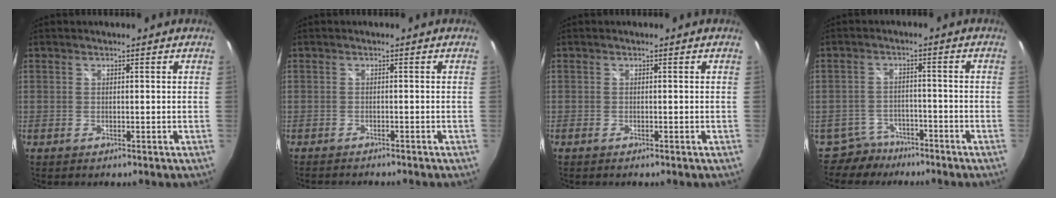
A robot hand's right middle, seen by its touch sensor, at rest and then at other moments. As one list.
[{"total": 3.5, "force": [-3.3, 0.3, 1.2], "torque": [-0.028, -0.013, -0.052]}, {"total": 0.5, "force": [-0.4, 0.0, 0.3], "torque": [-0.005, -0.002, -0.010]}, {"total": 5.0, "force": [-4.1, 2.9, -0.2], "torque": [-0.008, 0.014, -0.069]}]